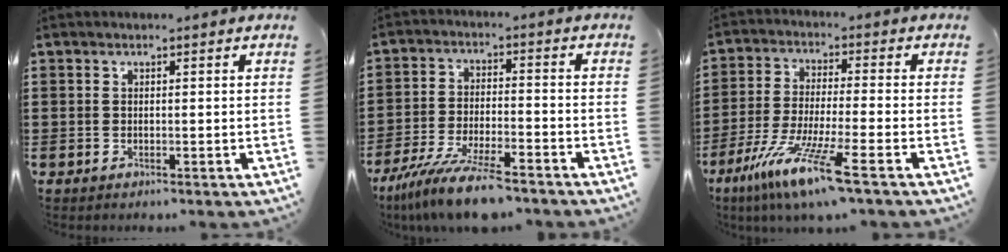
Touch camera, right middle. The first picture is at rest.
{"total": 10.1, "force": [-8.3, 0.9, 5.7], "torque": [-0.118, 0.000, -0.159]}
{"total": 9.9, "force": [-6.9, -0.3, 7.1], "torque": [-0.156, -0.020, -0.137]}